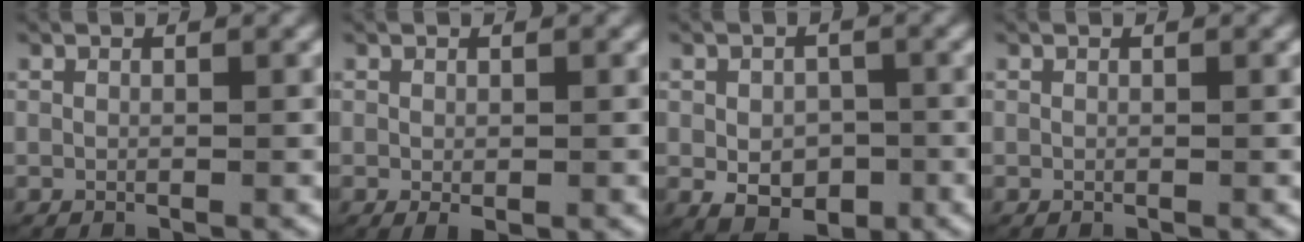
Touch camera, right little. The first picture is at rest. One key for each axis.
{"total": 1.3, "fx": -0.6, "fy": 0.6, "fz": 1.0, "tx": -0.016, "ty": -0.008, "tz": -0.005}
{"total": 5.6, "fx": -2.9, "fy": 3.7, "fz": 3.1, "tx": -0.055, "ty": -0.029, "tz": -0.031}
{"total": 0.0}